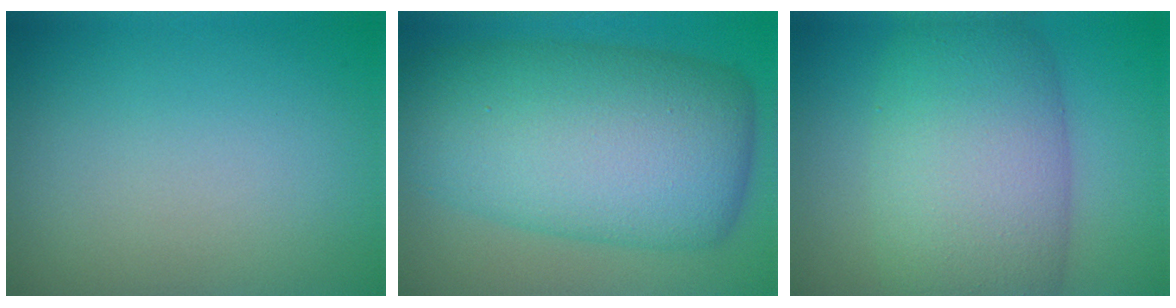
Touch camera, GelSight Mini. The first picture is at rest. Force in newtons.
{"total": 12.7, "press": 12.7, "slide": 0.2}
{"total": 10.3, "press": 10.3, "slide": 0.5}